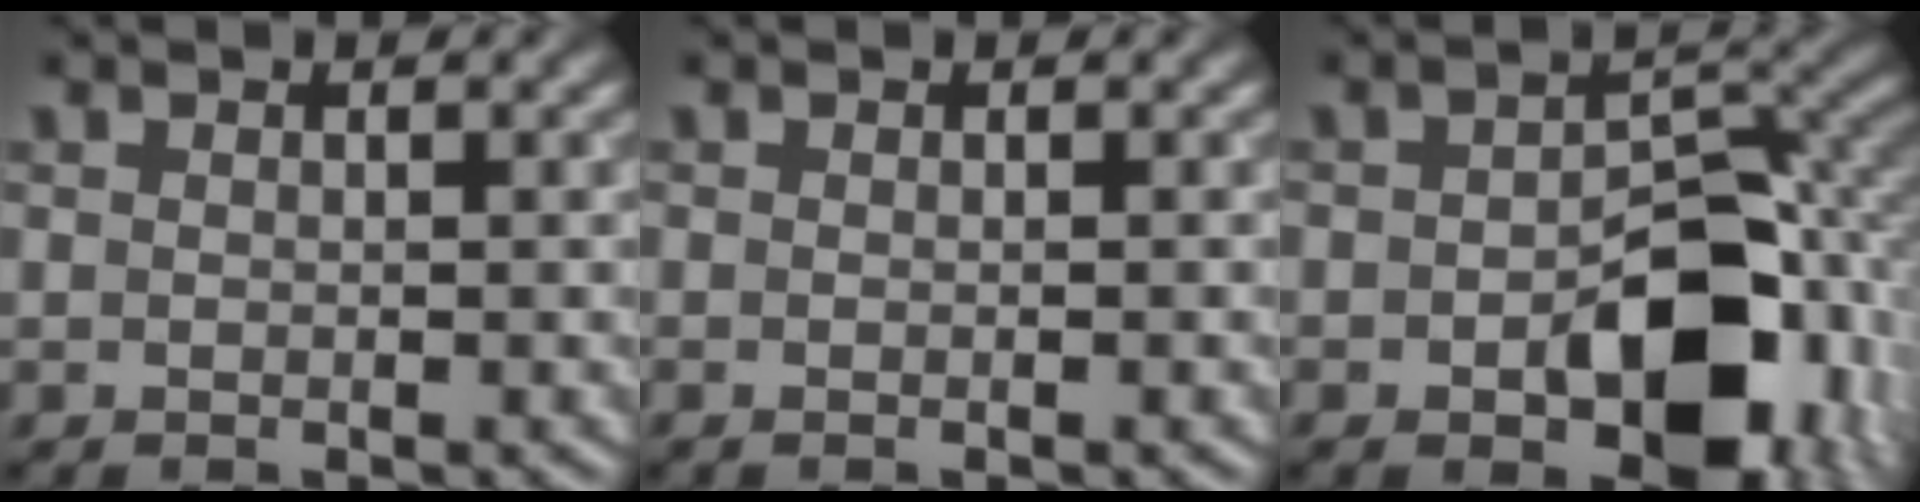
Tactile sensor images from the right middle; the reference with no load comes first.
{"total": 0.7, "force": [-0.2, 0.2, 0.7], "torque": [-0.007, -0.005, -0.005]}
{"total": 10.7, "force": [-3.5, 6.4, 7.9], "torque": [-0.108, -0.011, -0.044]}